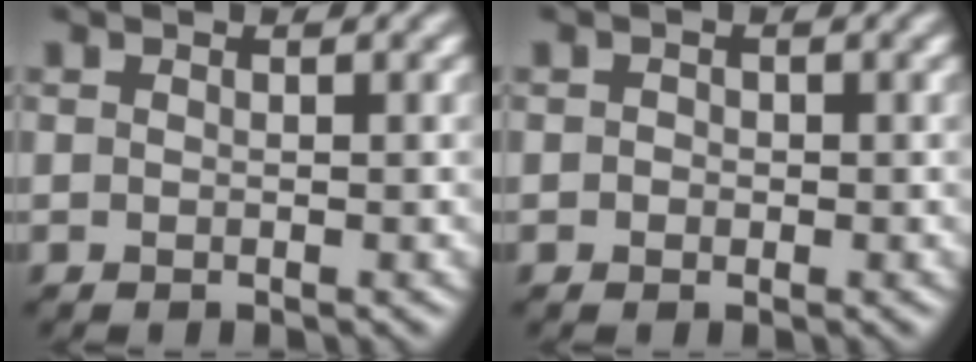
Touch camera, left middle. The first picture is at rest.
{"total": 0.6, "force": [-0.2, 0.6, 0.1], "torque": [0.004, -0.001, -0.006]}